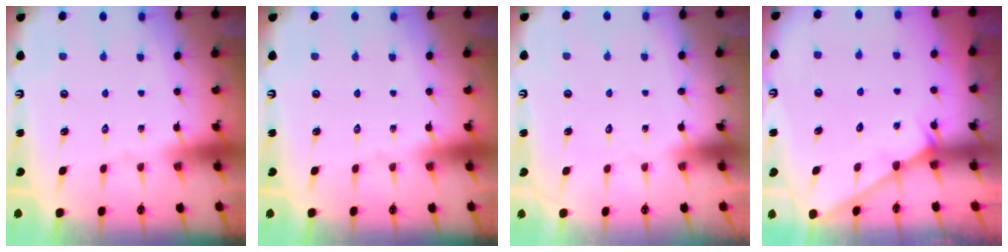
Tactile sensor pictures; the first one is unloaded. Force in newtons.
{"total": 0.0}
{"total": 1.6, "press": 1.6, "slide": 0.1}
{"total": 3.1, "press": 3.1, "slide": 0.3}